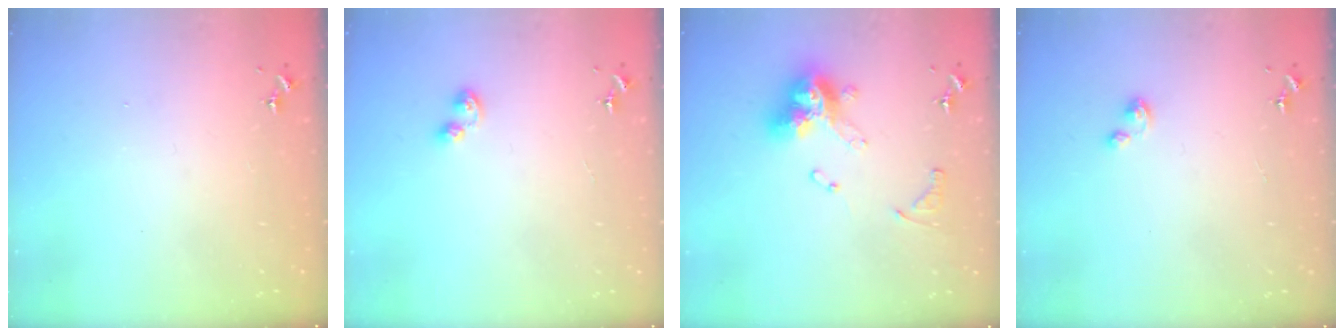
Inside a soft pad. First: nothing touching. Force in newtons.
{"total": 5.4, "press": 5.4, "slide": 0.8}
{"total": 14.6, "press": 14.5, "slide": 1.6}
{"total": 2.3, "press": 2.3, "slide": 0.2}